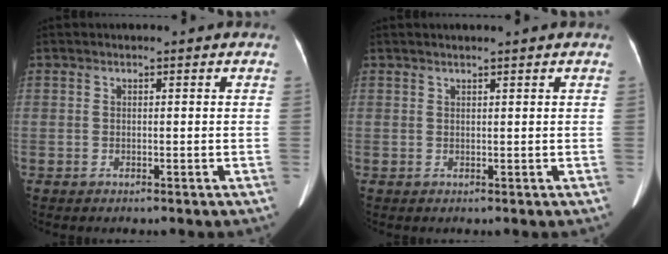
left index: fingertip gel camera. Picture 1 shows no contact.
{"total": 1.3, "force": [1.0, -0.2, 0.7], "torque": [-0.011, 0.007, 0.021]}